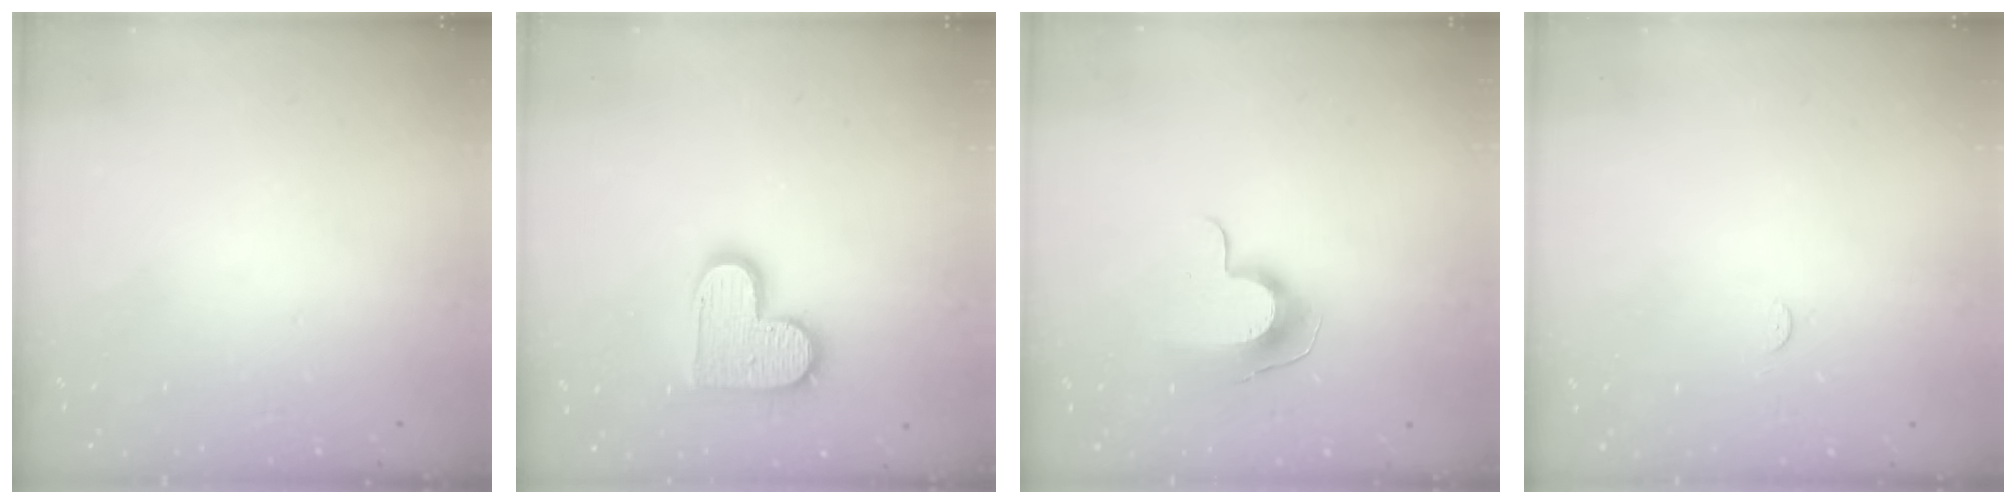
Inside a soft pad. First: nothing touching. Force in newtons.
{"total": 12.8, "press": 12.7, "slide": 0.6}
{"total": 9.3, "press": 9.3, "slide": 0.7}
{"total": 2.5, "press": 2.5, "slide": 0.3}